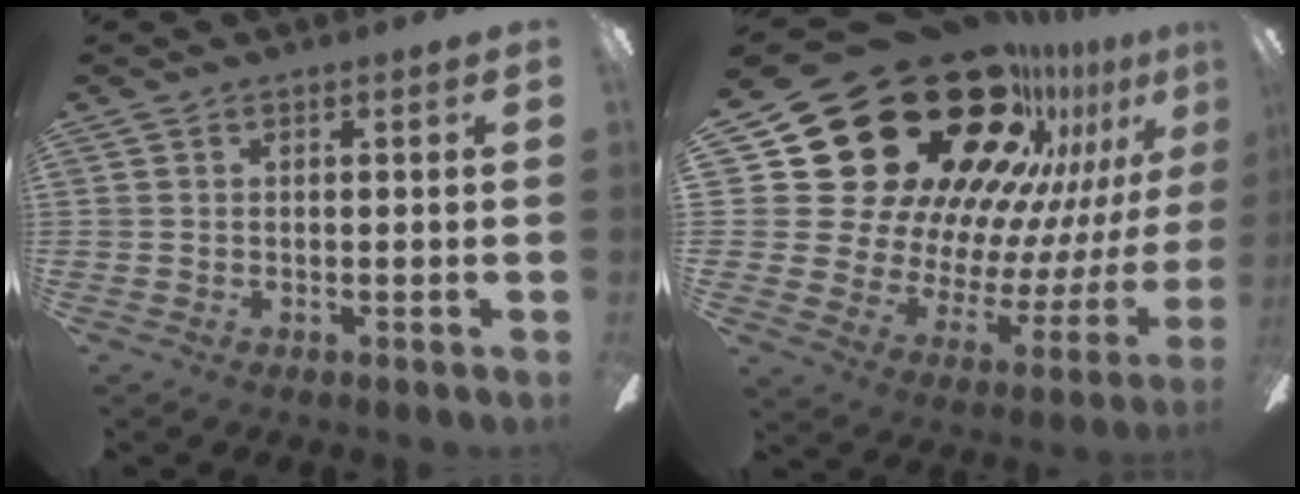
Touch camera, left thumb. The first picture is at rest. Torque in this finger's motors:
{"motor_torque": [1.51, 3.50, 1.39, -1.39, 0.21]}